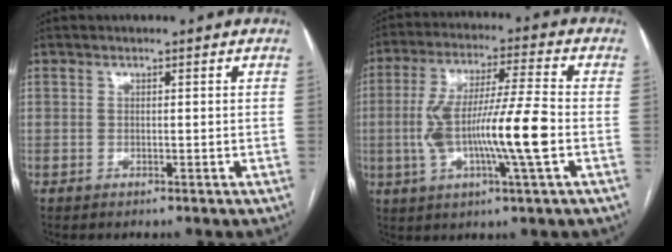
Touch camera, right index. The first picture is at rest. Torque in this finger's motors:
{"motor_torque": [1.99, 0.14, 1.05, 0.21]}